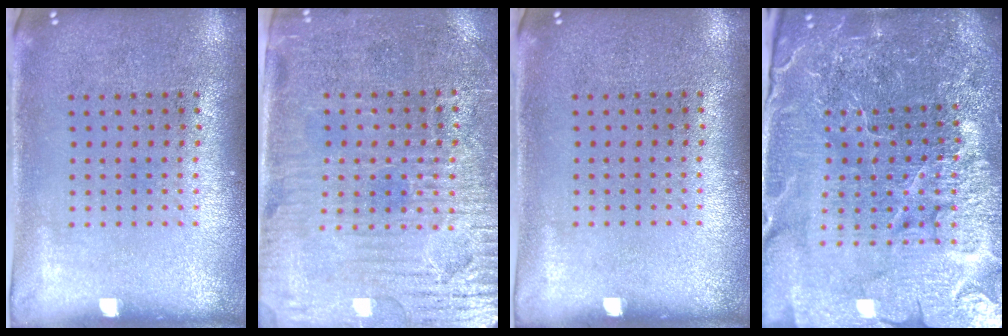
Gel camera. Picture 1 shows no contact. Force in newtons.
{"total": 3.9, "press": 3.4, "slide": 1.7}
{"total": 0.0}
{"total": 6.2, "press": 5.5, "slide": 2.9}